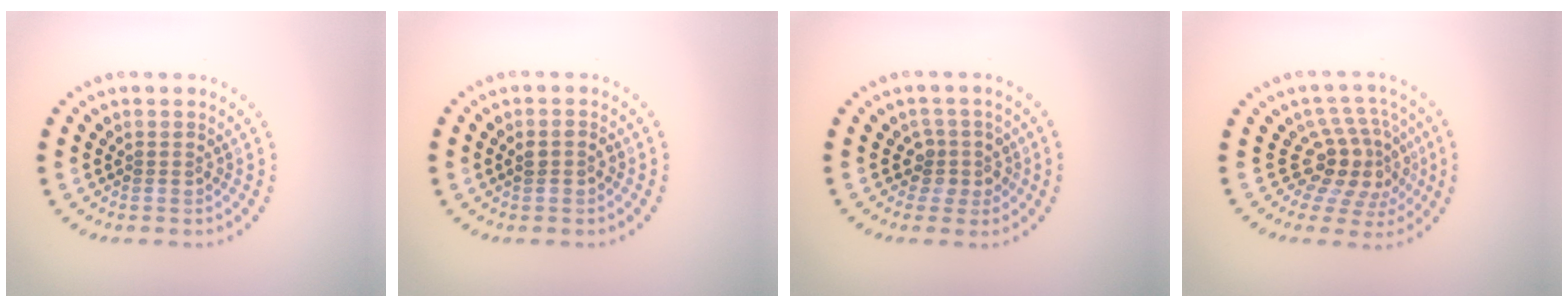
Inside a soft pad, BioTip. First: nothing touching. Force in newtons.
{"total": 1.3, "press": 1.3, "slide": 0.2}
{"total": 2.3, "press": 1.7, "slide": 1.5}
{"total": 4.3, "press": 3.1, "slide": 3.0}